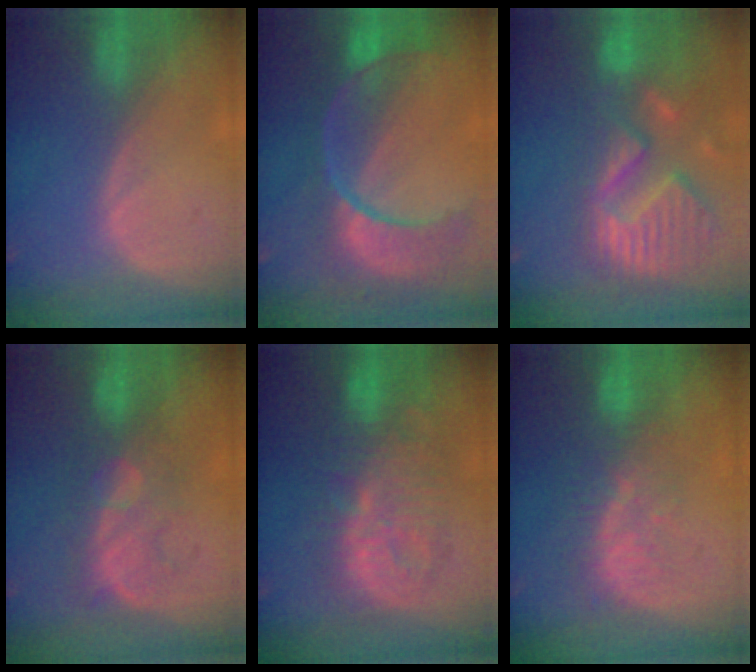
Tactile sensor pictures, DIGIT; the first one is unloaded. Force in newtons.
{"total": 10.9, "press": 9.2, "slide": 5.9}
{"total": 13.9, "press": 11.5, "slide": 7.7}
{"total": 7.9, "press": 7.7, "slide": 1.5}
{"total": 10.4, "press": 10.4, "slide": 0.4}
{"total": 8.2, "press": 7.2, "slide": 3.9}